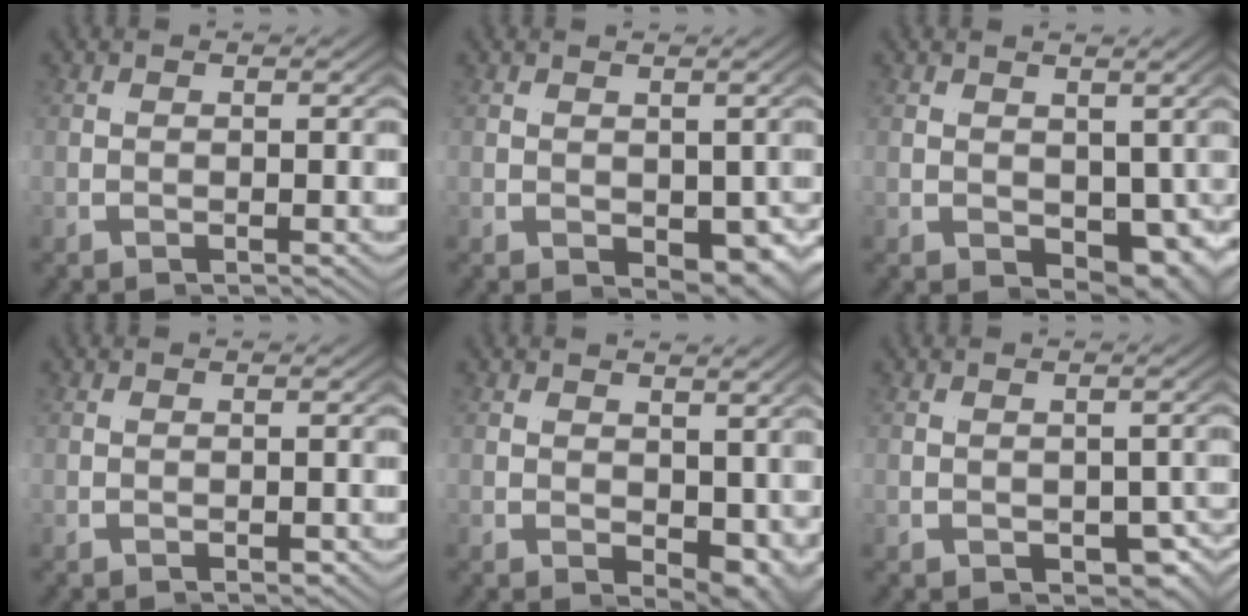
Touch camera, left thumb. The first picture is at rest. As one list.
[{"total": 3.9, "force": [0.1, 2.3, 3.1], "torque": [-0.052, -0.004, 0.006]}, {"total": 6.5, "force": [0.4, 4.7, 4.5], "torque": [-0.073, 0.000, 0.003]}, {"total": 0.9, "force": [-0.3, 0.7, 0.5], "torque": [-0.012, -0.002, -0.006]}, {"total": 3.2, "force": [0.8, 1.6, 2.7], "torque": [-0.040, 0.002, 0.014]}, {"total": 3.4, "force": [-0.7, 2.1, 2.6], "torque": [-0.035, -0.010, -0.005]}]